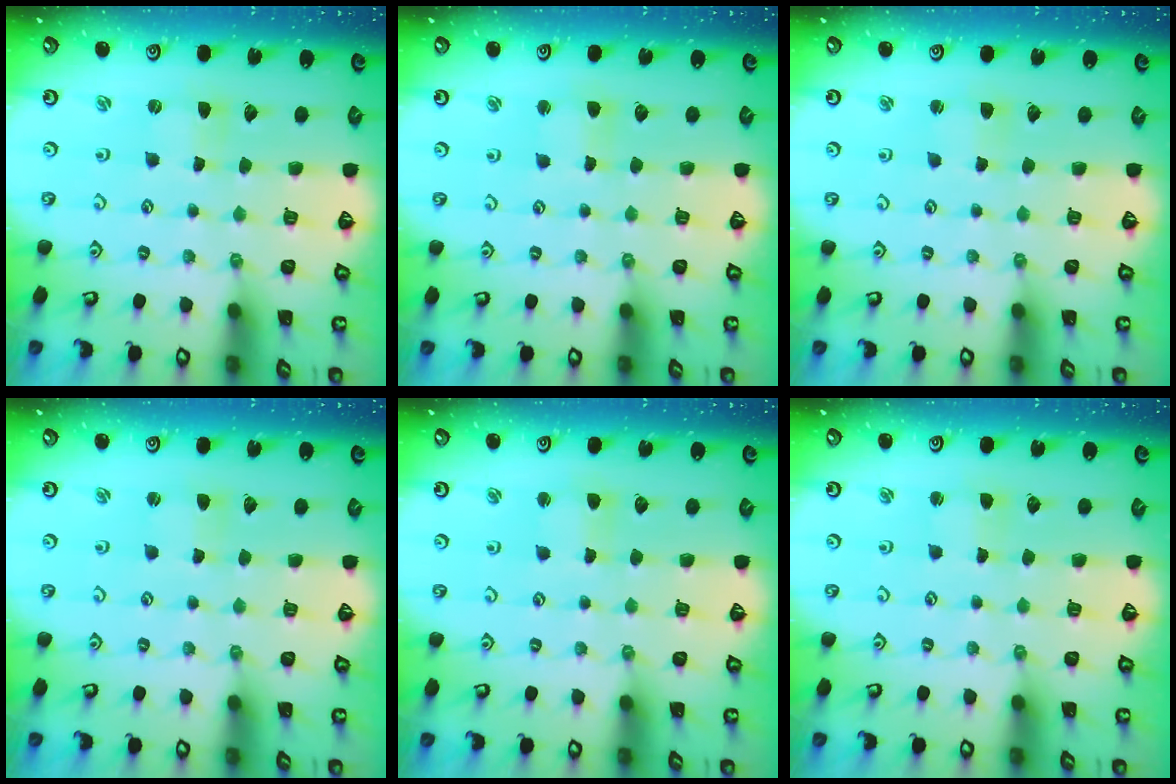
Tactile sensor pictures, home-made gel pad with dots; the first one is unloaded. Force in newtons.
{"total": 1.7, "press": 1.7, "slide": 0.2}
{"total": 2.9, "press": 2.9, "slide": 0.3}
{"total": 0.7, "press": 0.7, "slide": 0.2}
{"total": 1.7, "press": 1.7, "slide": 0.2}
{"total": 0.7, "press": 0.7, "slide": 0.1}